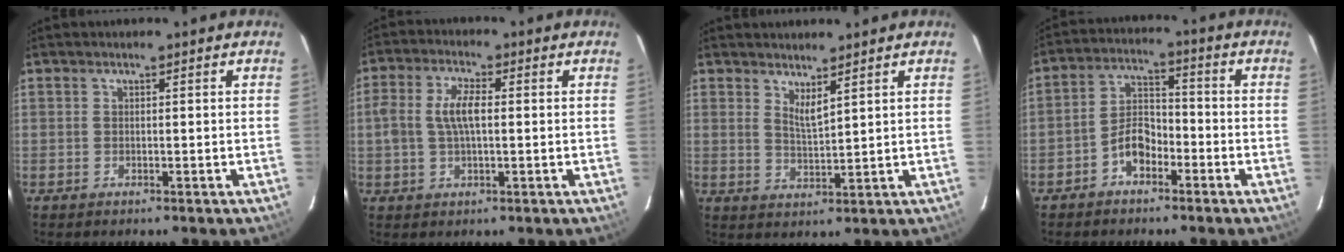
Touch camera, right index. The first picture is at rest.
{"total": 6.2, "force": [0.2, 2.6, 5.6], "torque": [-0.112, 0.011, 0.005]}
{"total": 3.3, "force": [2.6, 0.3, 2.1], "torque": [-0.037, -0.007, 0.043]}
{"total": 6.1, "force": [-3.6, 3.5, 3.5], "torque": [-0.068, 0.023, -0.064]}